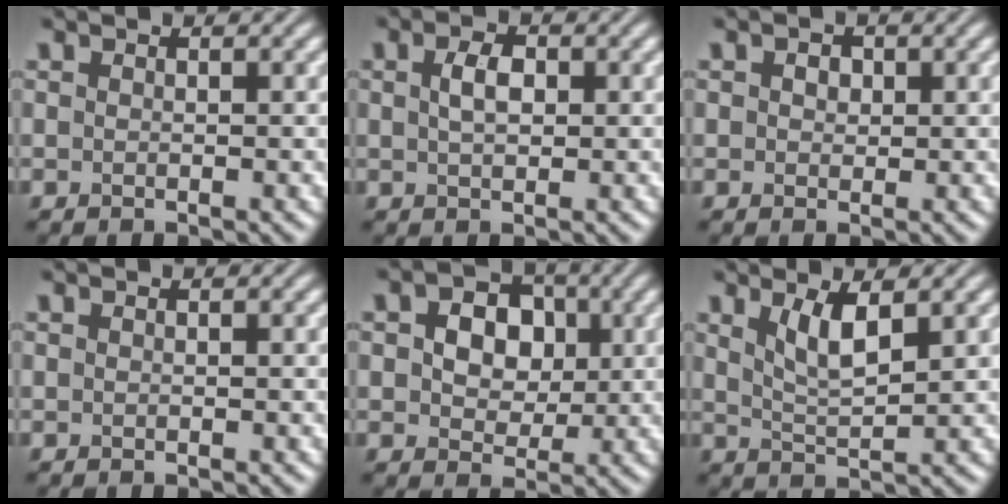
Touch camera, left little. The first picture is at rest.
{"total": 2.4, "force": [0.5, 1.4, 1.9], "torque": [-0.041, 0.003, 0.008]}
{"total": 1.5, "force": [0.5, 1.2, 0.9], "torque": [-0.010, 0.005, 0.000]}
{"total": 0.0}
{"total": 6.1, "force": [1.2, 4.6, 3.9], "torque": [-0.062, 0.013, 0.002]}
{"total": 3.2, "force": [1.6, 0.9, 2.6], "torque": [-0.051, -0.007, 0.034]}